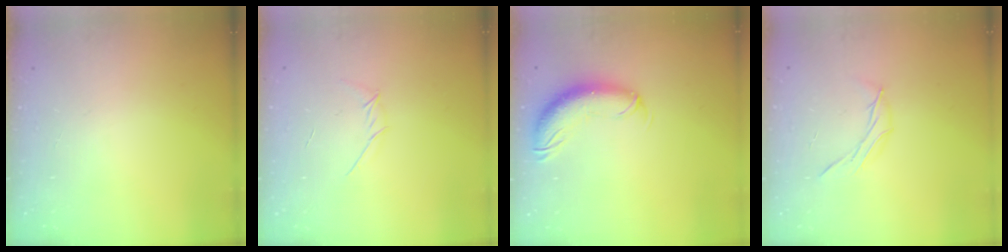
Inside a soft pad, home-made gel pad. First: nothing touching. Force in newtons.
{"total": 4.2, "press": 4.2, "slide": 0.8}
{"total": 11.2, "press": 10.8, "slide": 2.9}
{"total": 6.3, "press": 6.2, "slide": 1.0}